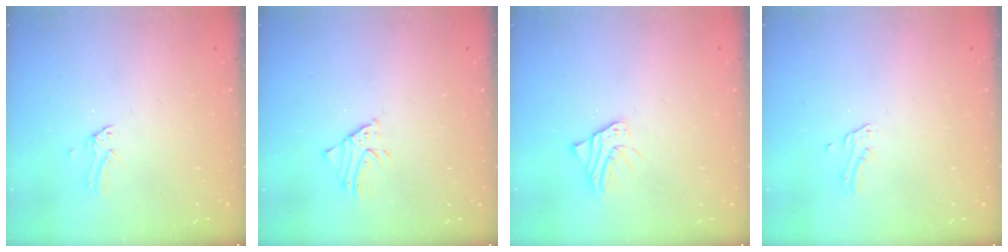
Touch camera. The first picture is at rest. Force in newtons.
{"total": 2.2, "press": 2.2, "slide": 0.1}
{"total": 2.8, "press": 2.8, "slide": 0.2}
{"total": 1.2, "press": 1.2, "slide": 0.1}